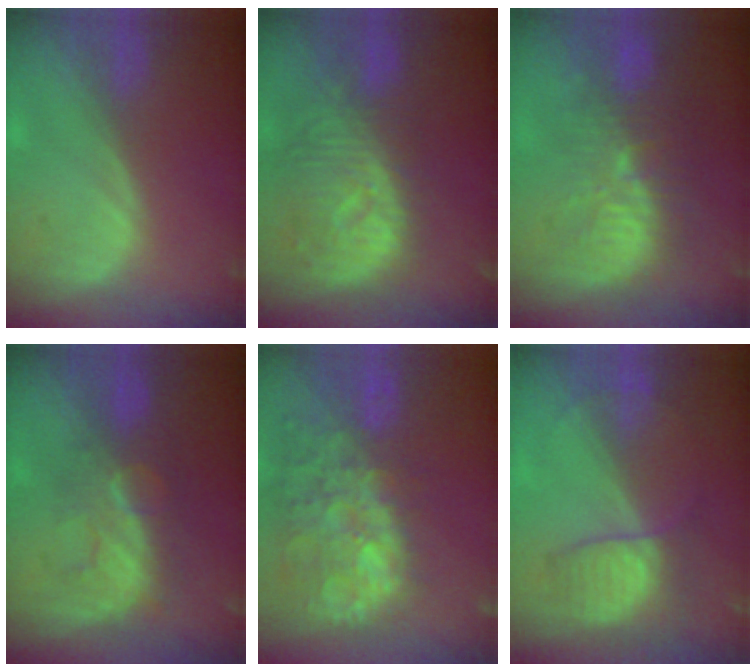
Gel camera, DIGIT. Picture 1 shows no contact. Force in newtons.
{"total": 11.2, "press": 9.7, "slide": 5.5}
{"total": 10.1, "press": 9.3, "slide": 4.0}
{"total": 7.9, "press": 7.5, "slide": 2.7}
{"total": 14.2, "press": 11.6, "slide": 8.1}
{"total": 7.3, "press": 6.0, "slide": 4.0}